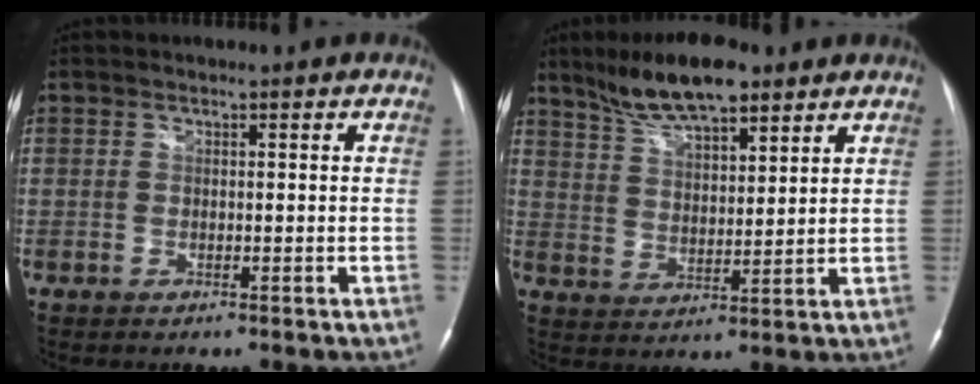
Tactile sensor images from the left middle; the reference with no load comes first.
{"total": 11.1, "force": [8.4, 2.9, 6.7], "torque": [-0.122, 0.010, 0.150]}